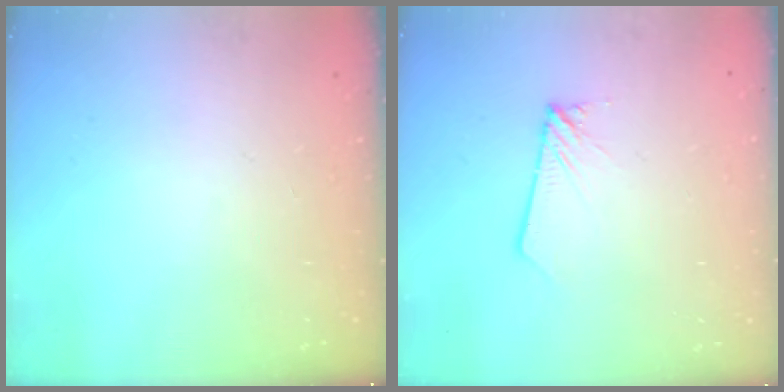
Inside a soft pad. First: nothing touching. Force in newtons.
{"total": 1.7, "press": 1.7, "slide": 0.2}